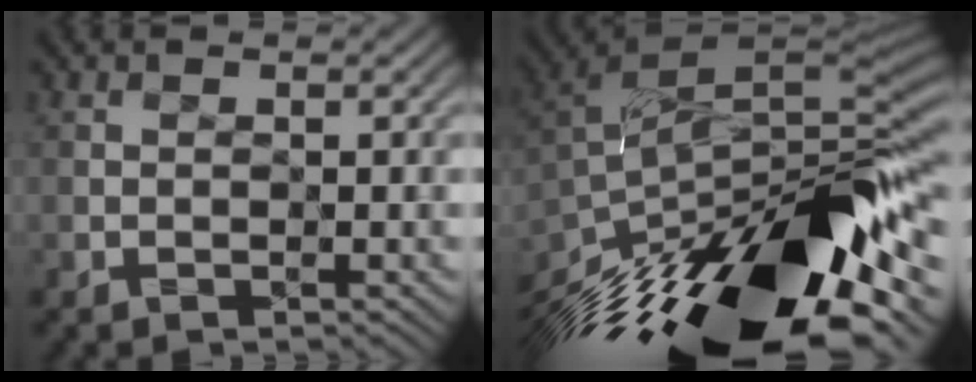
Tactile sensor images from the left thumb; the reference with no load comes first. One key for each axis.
{"total": 17.4, "fx": -8.8, "fy": 6.1, "fz": 13.7, "tx": -0.244, "ty": -0.011, "tz": -0.151}